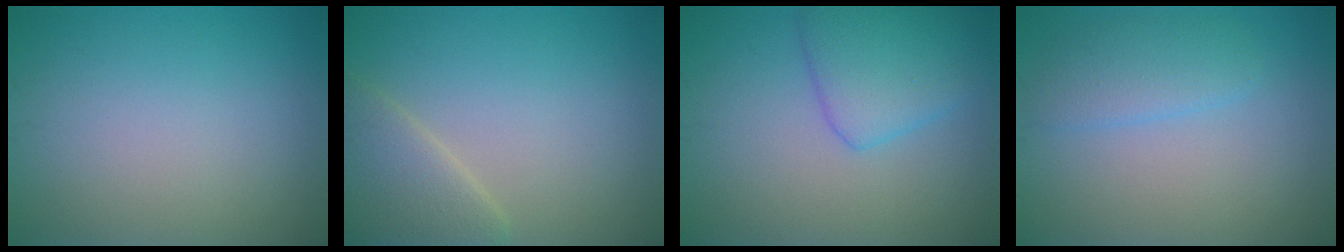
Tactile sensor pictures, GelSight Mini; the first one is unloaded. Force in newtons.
{"total": 4.0, "press": 4.0, "slide": 0.3}
{"total": 4.3, "press": 4.3, "slide": 0.3}
{"total": 2.7, "press": 2.7, "slide": 0.2}